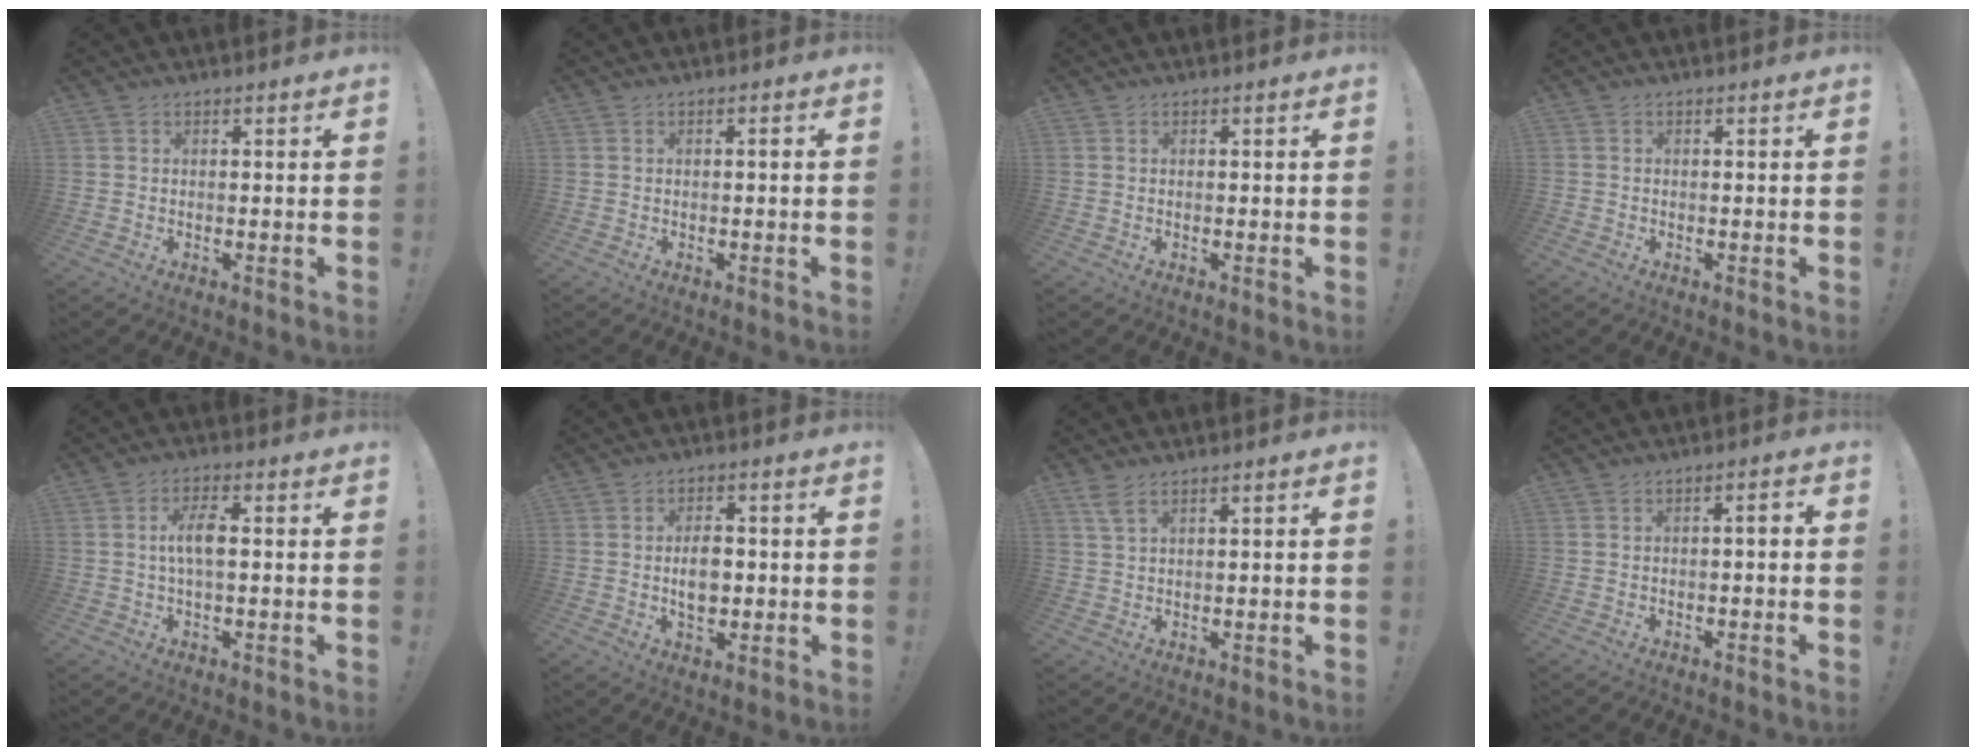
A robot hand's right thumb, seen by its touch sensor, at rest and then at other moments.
{"total": 0.9, "force": [-0.3, 0.0, 0.8], "torque": [-0.023, 0.005, -0.006]}
{"total": 0.0}
{"total": 0.7, "force": [-0.6, 0.5, 0.0], "torque": [0.001, 0.001, -0.009]}
{"total": 6.2, "force": [0.0, 2.1, 5.8], "torque": [-0.112, 0.008, -0.004]}
{"total": 6.3, "force": [-0.6, 4.3, 4.6], "torque": [-0.064, 0.000, -0.015]}
{"total": 3.2, "force": [1.9, 0.6, 2.5], "torque": [-0.052, -0.006, 0.034]}
{"total": 2.2, "force": [-1.2, 0.3, 1.8], "torque": [-0.035, 0.011, -0.022]}